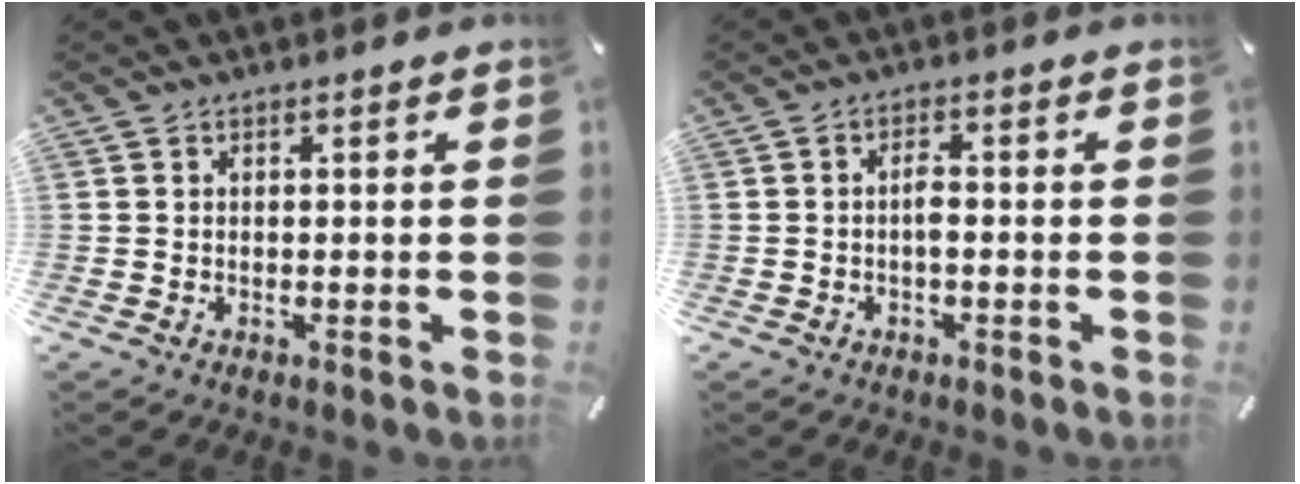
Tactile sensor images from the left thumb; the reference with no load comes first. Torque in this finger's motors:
{"motor_torque": [0.17, 0.72, 0.30, -0.10, 0.00]}